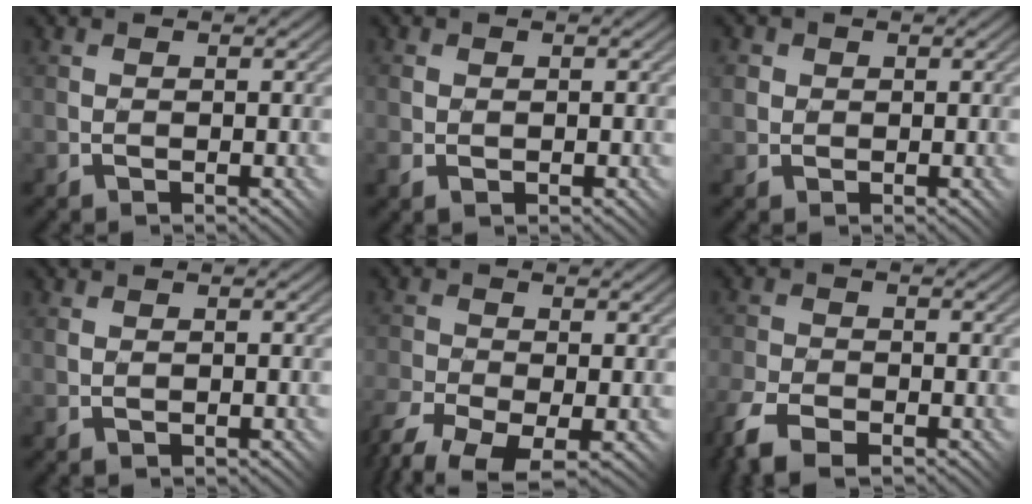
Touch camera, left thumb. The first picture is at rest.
{"total": 1.4, "force": [-0.1, 1.1, 0.9], "torque": [-0.019, -0.002, -0.003]}
{"total": 3.2, "force": [1.0, 2.9, 0.8], "torque": [-0.024, 0.010, 0.011]}
{"total": 0.9, "force": [0.0, 0.6, 0.8], "torque": [-0.015, 0.002, 0.002]}
{"total": 9.3, "force": [-6.4, 4.0, 5.3], "torque": [-0.108, -0.034, -0.107]}
{"total": 7.0, "force": [-4.6, 3.5, 4.0], "torque": [-0.104, -0.022, -0.086]}